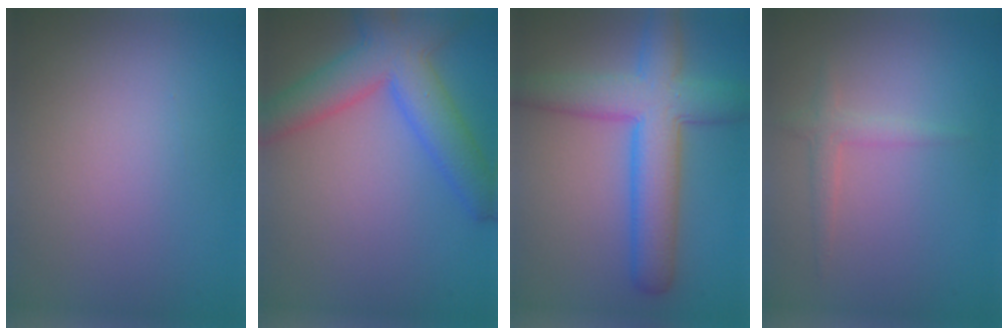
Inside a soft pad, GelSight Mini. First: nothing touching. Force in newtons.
{"total": 6.7, "press": 6.7, "slide": 0.2}
{"total": 7.4, "press": 7.4, "slide": 0.2}
{"total": 1.5, "press": 1.5, "slide": 0.0}